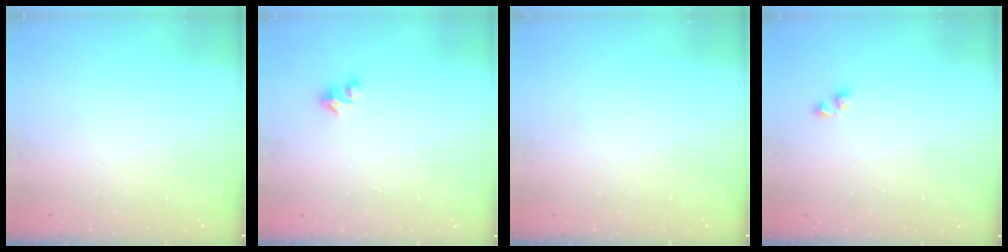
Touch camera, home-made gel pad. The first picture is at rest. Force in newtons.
{"total": 1.6, "press": 1.6, "slide": 0.1}
{"total": 0.0}
{"total": 2.9, "press": 2.9, "slide": 0.2}